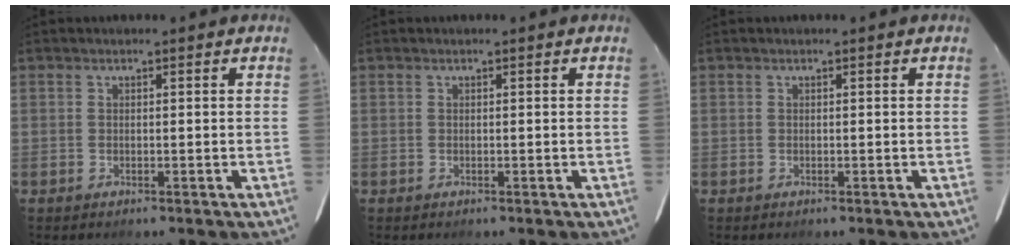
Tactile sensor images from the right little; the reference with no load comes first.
{"total": 0.0}
{"total": 0.0}